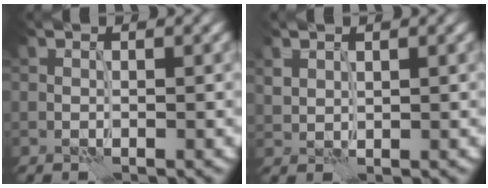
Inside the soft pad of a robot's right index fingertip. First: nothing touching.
{"total": 1.2, "force": [1.0, 0.6, 0.3], "torque": [-0.012, -0.002, 0.024]}